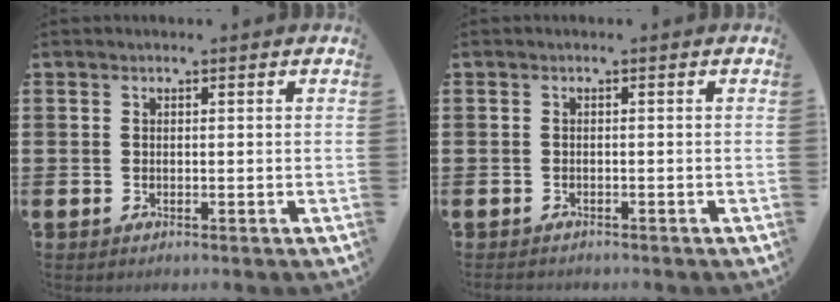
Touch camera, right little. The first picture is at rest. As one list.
[{"total": 0.5, "force": [-0.5, 0.2, 0.1], "torque": [-0.004, -0.001, -0.010]}]